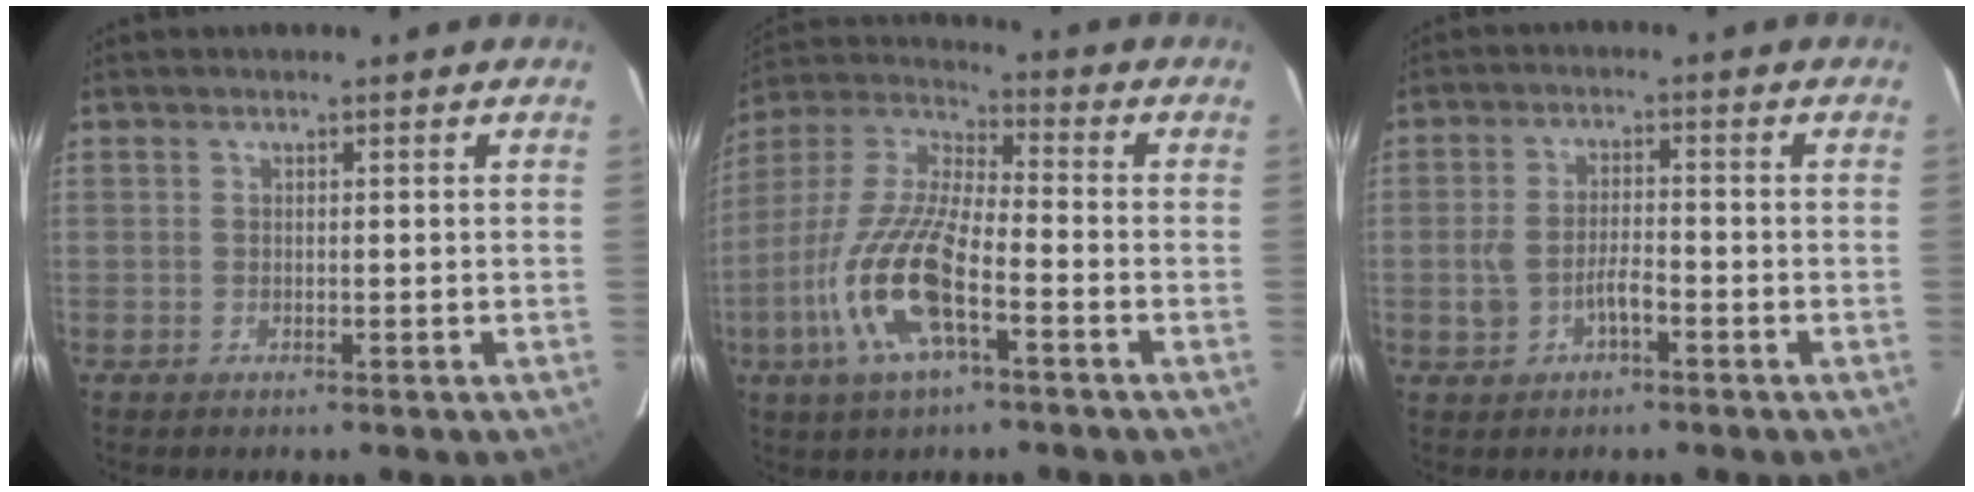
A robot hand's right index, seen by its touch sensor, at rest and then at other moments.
{"total": 16.2, "force": [-6.6, 4.9, 14.0], "torque": [-0.300, -0.012, -0.133]}
{"total": 5.1, "force": [-2.2, 2.5, 3.9], "torque": [-0.086, 0.006, -0.036]}